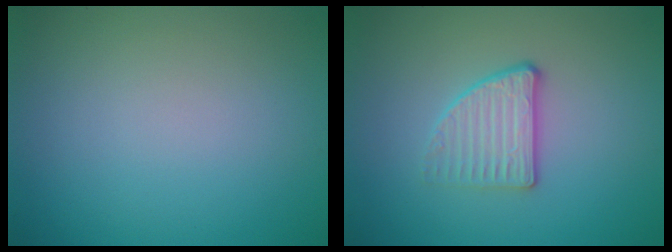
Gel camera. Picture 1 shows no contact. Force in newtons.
{"total": 2.9, "press": 2.5, "slide": 1.4}